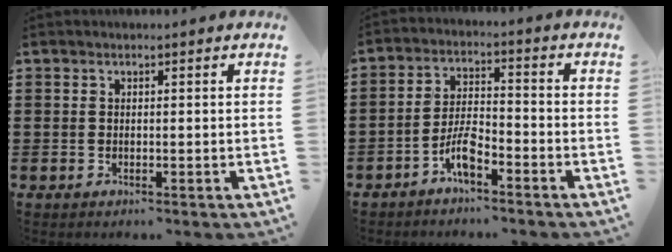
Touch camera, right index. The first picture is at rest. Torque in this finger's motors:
{"motor_torque": [2.14, 0.00, 0.61, 0.10]}